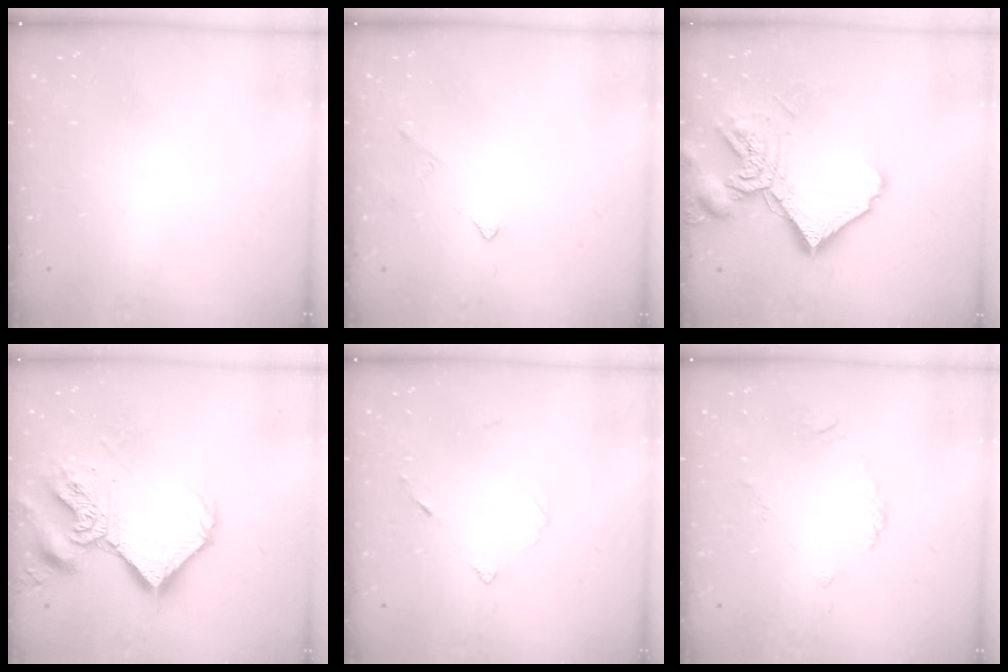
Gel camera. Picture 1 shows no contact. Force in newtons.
{"total": 3.0, "press": 2.9, "slide": 0.5}
{"total": 17.8, "press": 17.7, "slide": 1.9}
{"total": 18.0, "press": 17.9, "slide": 1.8}
{"total": 3.3, "press": 3.3, "slide": 0.5}
{"total": 2.7, "press": 2.6, "slide": 0.6}